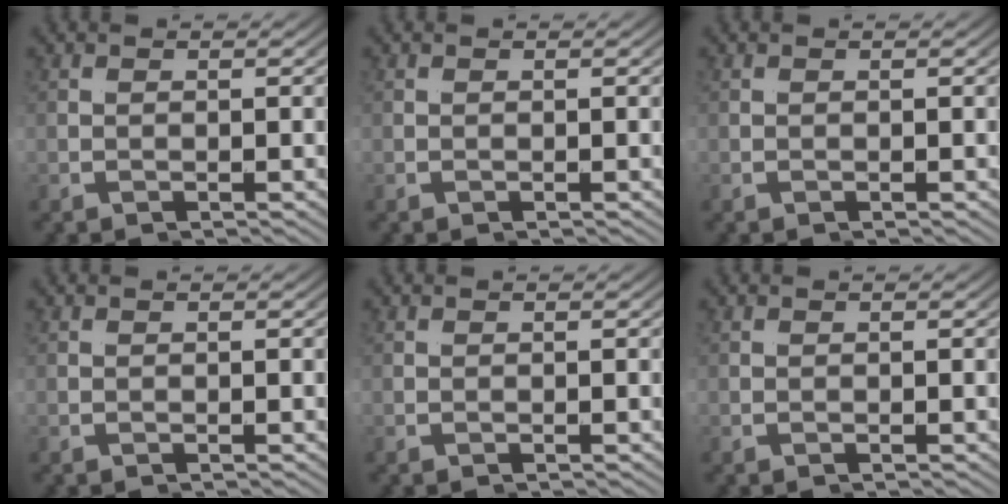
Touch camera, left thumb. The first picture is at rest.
{"total": 0.0}
{"total": 0.0}
{"total": 0.0}
{"total": 0.0}
{"total": 0.0}